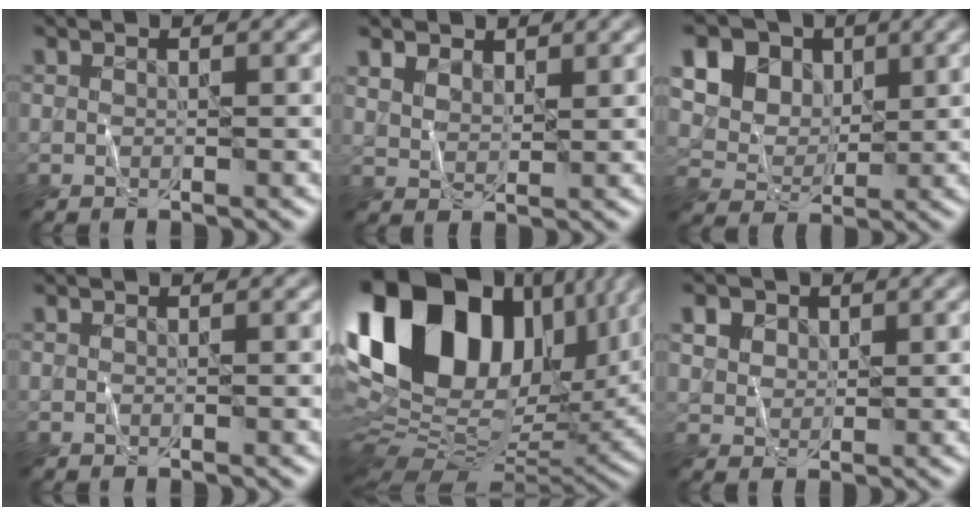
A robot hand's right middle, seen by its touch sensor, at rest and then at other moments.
{"total": 2.3, "force": [1.7, 1.2, 1.0], "torque": [-0.028, -0.002, 0.033]}
{"total": 16.6, "force": [7.8, 12.4, 7.8], "torque": [-0.192, 0.033, 0.138]}
{"total": 0.0}
{"total": 20.0, "force": [7.6, 12.8, 13.3], "torque": [-0.281, 0.028, 0.131]}
{"total": 4.7, "force": [2.7, 3.3, 2.1], "torque": [-0.060, 0.009, 0.047]}